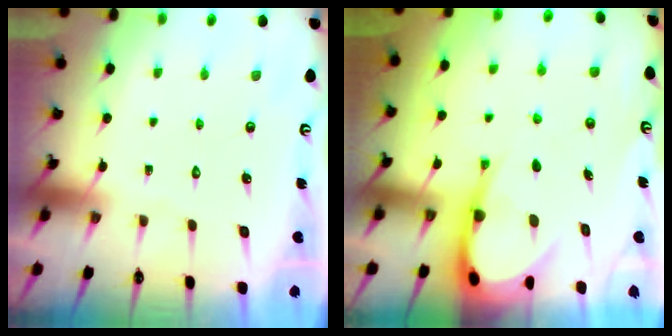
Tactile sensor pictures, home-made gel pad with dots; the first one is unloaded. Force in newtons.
{"total": 8.8, "press": 8.8, "slide": 0.9}